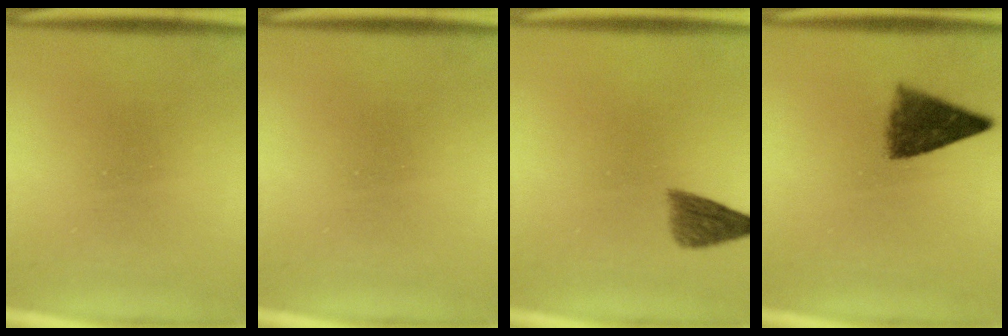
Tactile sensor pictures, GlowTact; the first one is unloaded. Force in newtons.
{"total": 0.0}
{"total": 4.3}
{"total": 5.6}